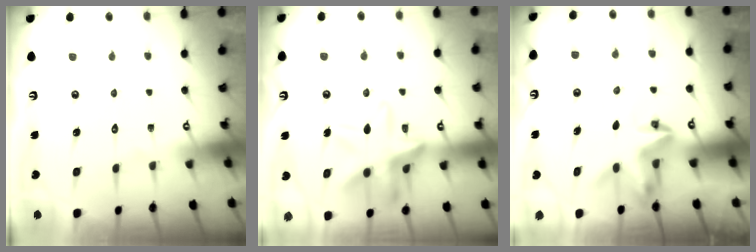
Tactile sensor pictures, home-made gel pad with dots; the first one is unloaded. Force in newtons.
{"total": 17.0, "press": 16.9, "slide": 1.6}
{"total": 4.0, "press": 3.9, "slide": 0.5}